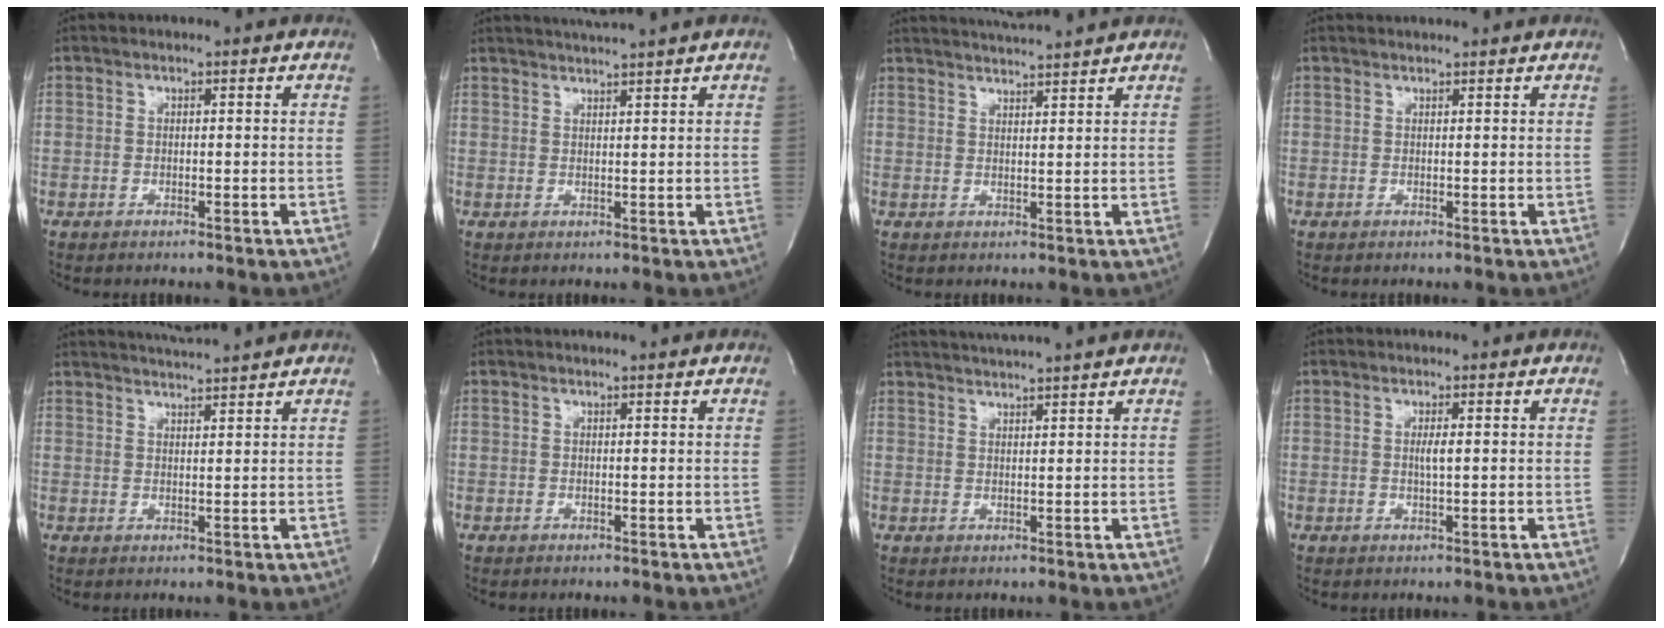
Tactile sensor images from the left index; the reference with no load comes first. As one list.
[{"total": 3.8, "force": [3.4, -1.3, 1.0], "torque": [-0.014, 0.003, 0.057]}, {"total": 6.6, "force": [6.3, -1.0, 1.9], "torque": [-0.038, 0.010, 0.096]}, {"total": 2.6, "force": [2.5, 0.1, 0.5], "torque": [-0.007, 0.019, 0.034]}, {"total": 5.7, "force": [5.4, -1.0, 1.5], "torque": [-0.029, 0.008, 0.082]}, {"total": 0.0}, {"total": 7.1, "force": [6.6, -1.2, 2.4], "torque": [-0.041, 0.016, 0.094]}, {"total": 1.5, "force": [0.0, 0.0, 1.5], "torque": [-0.032, -0.003, 0.001]}]